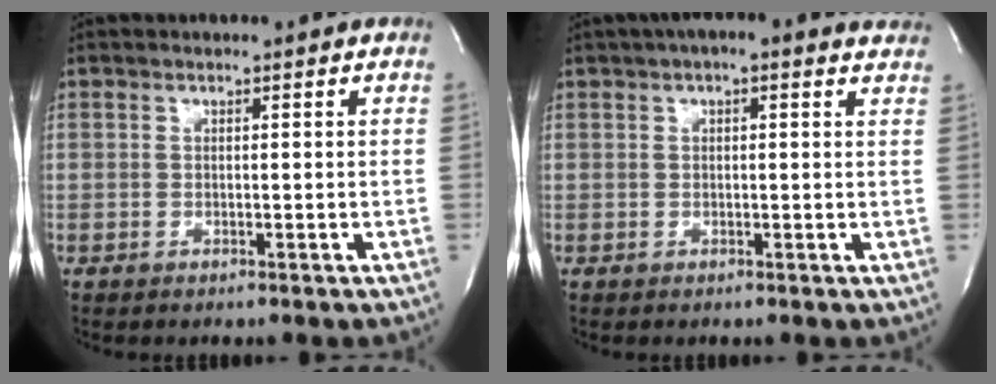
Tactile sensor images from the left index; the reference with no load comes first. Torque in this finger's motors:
{"motor_torque": [1.07, -1.07, 0.34, 0.06]}